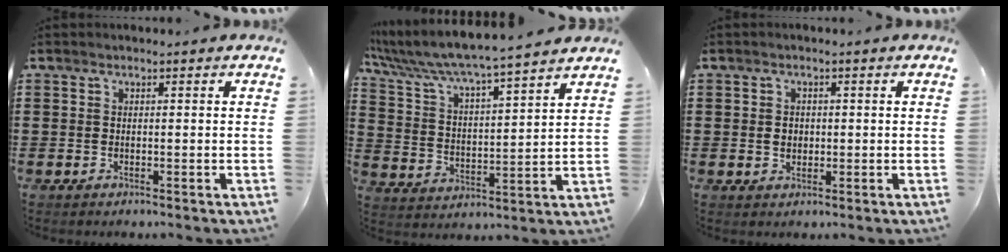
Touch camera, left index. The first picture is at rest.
{"total": 5.6, "force": [5.2, -0.3, 2.3], "torque": [-0.070, -0.037, 0.080]}
{"total": 1.9, "force": [0.1, 1.5, 1.1], "torque": [-0.025, 0.008, 0.000]}